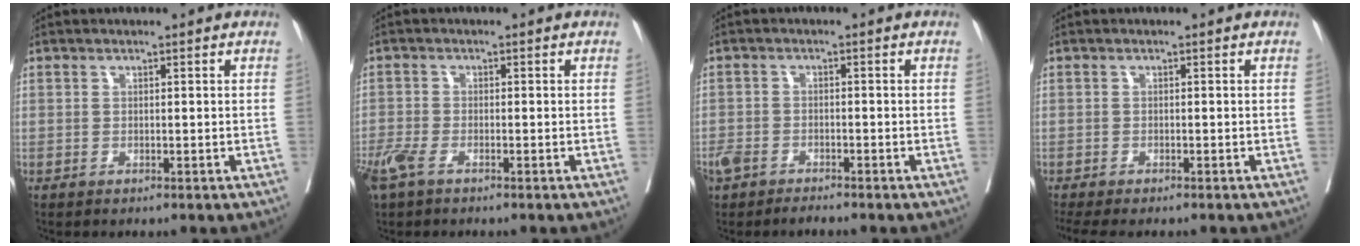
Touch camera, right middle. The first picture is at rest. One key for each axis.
{"total": 4.2, "fx": -2.7, "fy": 1.5, "fz": 2.8, "tx": -0.068, "ty": -0.008, "tz": -0.054}
{"total": 4.4, "fx": -3.6, "fy": 1.8, "fz": 1.9, "tx": -0.037, "ty": -0.001, "tz": -0.067}
{"total": 5.3, "fx": -4.5, "fy": 0.9, "fz": 2.5, "tx": -0.035, "ty": -0.010, "tz": -0.072}